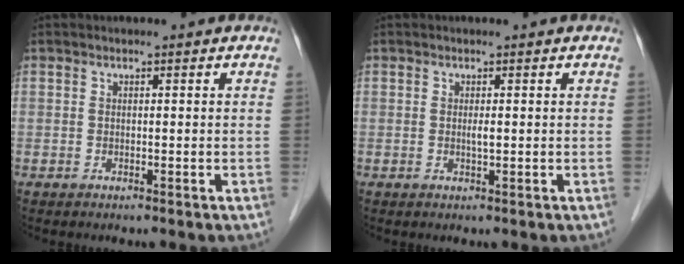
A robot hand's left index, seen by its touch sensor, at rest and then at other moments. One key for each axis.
{"total": 1.0, "fx": 0.1, "fy": 0.3, "fz": 1.0, "tx": -0.015, "ty": -0.002, "tz": 0.002}